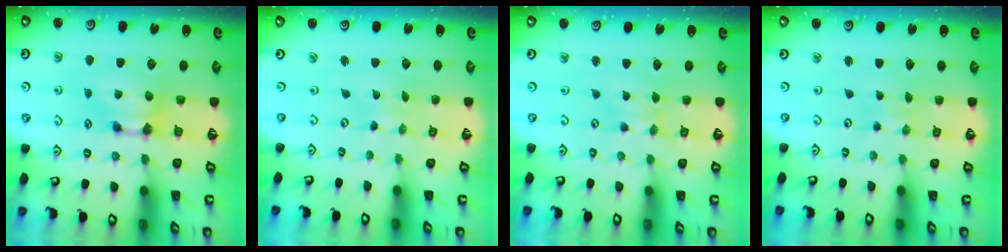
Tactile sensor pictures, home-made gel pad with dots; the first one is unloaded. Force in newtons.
{"total": 7.1, "press": 7.1, "slide": 0.4}
{"total": 0.6, "press": 0.4, "slide": 0.4}
{"total": 5.3, "press": 5.2, "slide": 0.3}